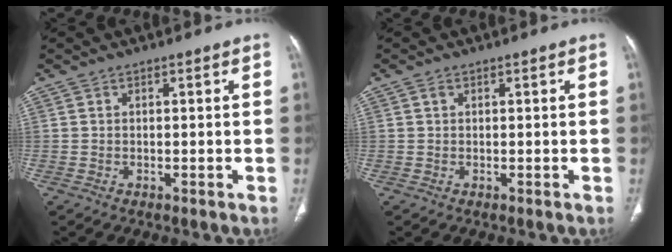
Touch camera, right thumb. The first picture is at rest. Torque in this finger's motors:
{"motor_torque": [-0.01, -0.08, 0.07, 0.36, -0.01]}